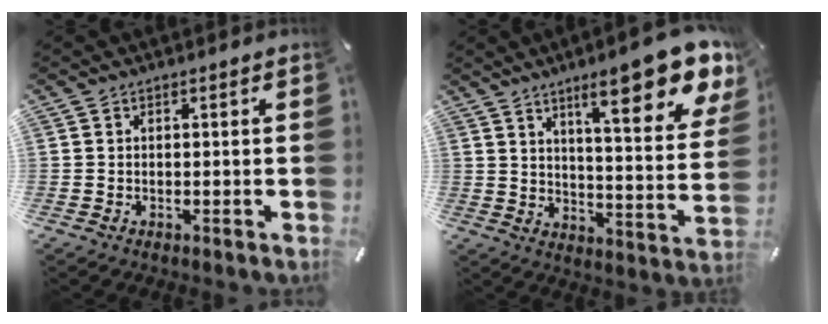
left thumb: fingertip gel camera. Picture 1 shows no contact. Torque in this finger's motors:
{"motor_torque": [3.30, 1.71, 0.81, -0.08, 0.43]}